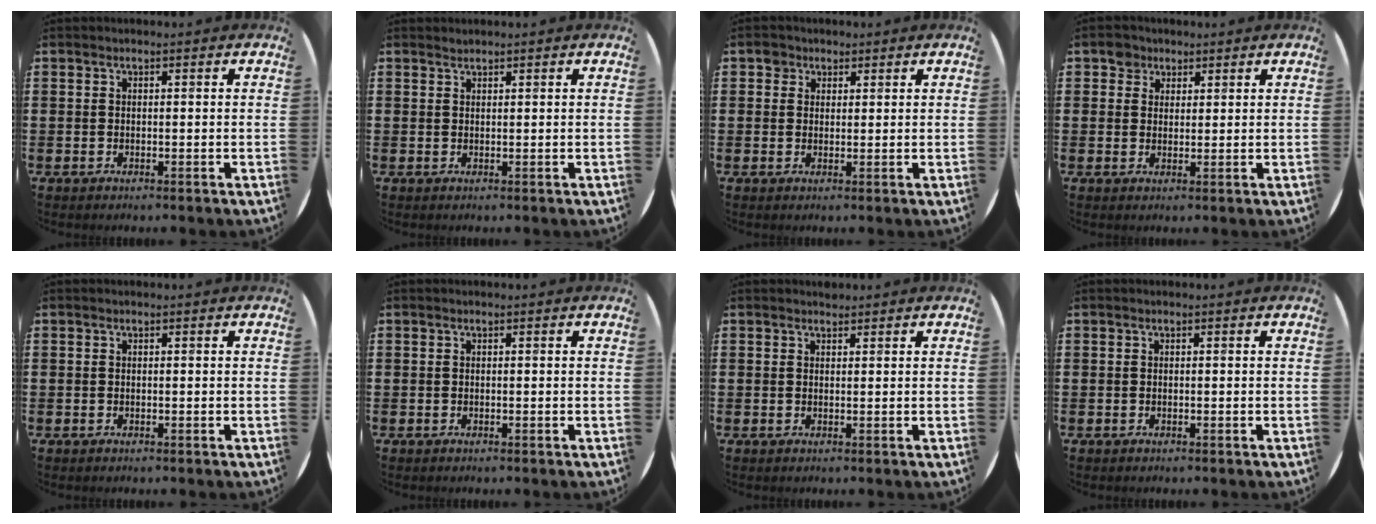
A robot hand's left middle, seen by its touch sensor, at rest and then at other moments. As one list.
[{"total": 0.6, "force": [0.6, 0.0, 0.0], "torque": [-0.001, 0.000, 0.012]}, {"total": 2.1, "force": [1.5, 1.5, 0.2], "torque": [0.009, 0.000, 0.026]}, {"total": 2.7, "force": [2.0, 1.9, 0.1], "torque": [0.007, 0.000, 0.036]}, {"total": 0.0}, {"total": 0.0}, {"total": 0.8, "force": [0.8, 0.2, -0.1], "torque": [0.000, 0.003, 0.016]}, {"total": 0.0}]